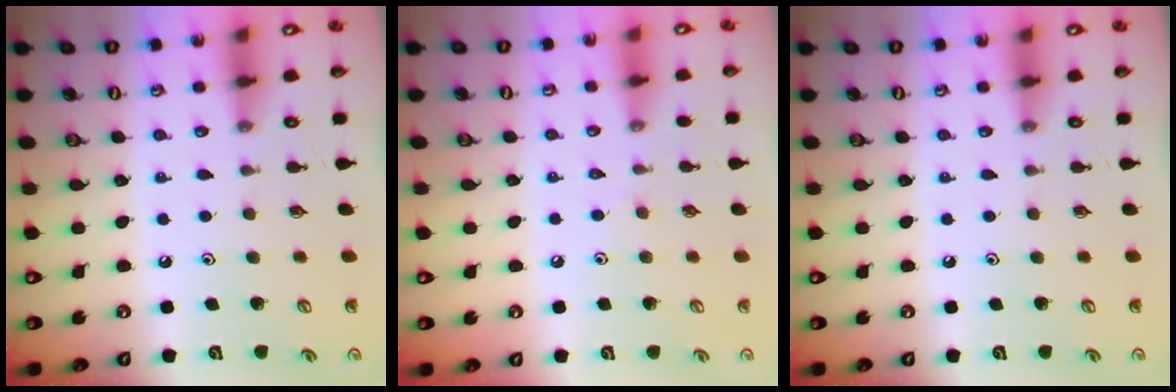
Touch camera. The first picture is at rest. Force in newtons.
{"total": 2.4, "press": 2.4, "slide": 0.5}
{"total": 0.0}